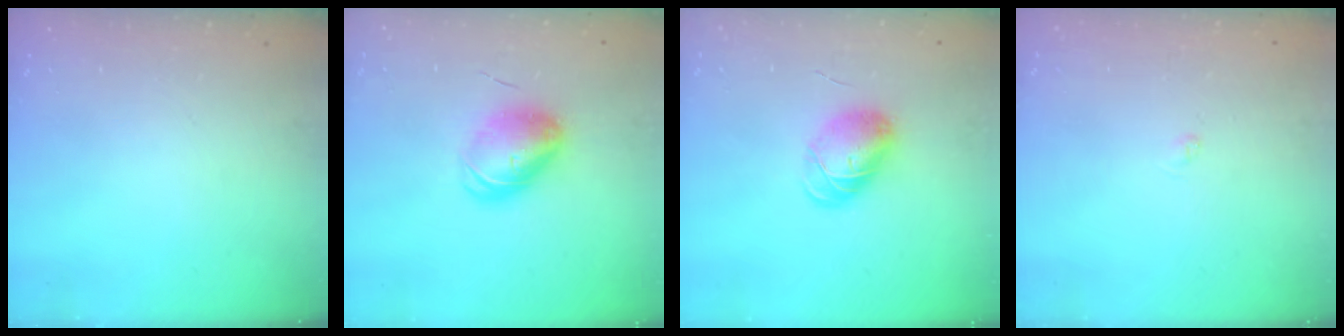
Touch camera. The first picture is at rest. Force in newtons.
{"total": 9.1, "press": 8.9, "slide": 1.9}
{"total": 8.6, "press": 8.6, "slide": 0.8}
{"total": 2.2, "press": 2.2, "slide": 0.2}